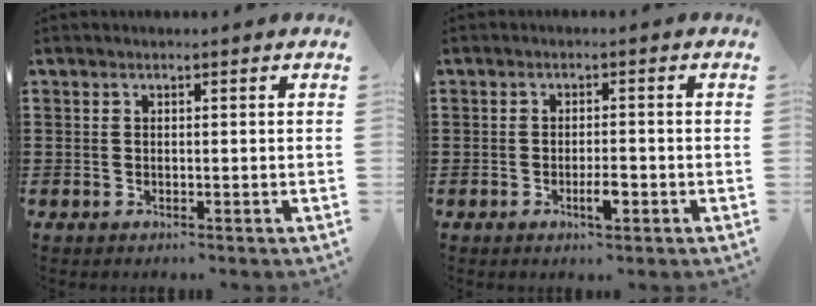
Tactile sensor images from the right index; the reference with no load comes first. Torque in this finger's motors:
{"motor_torque": [1.09, 0.88, 0.47, 0.18]}